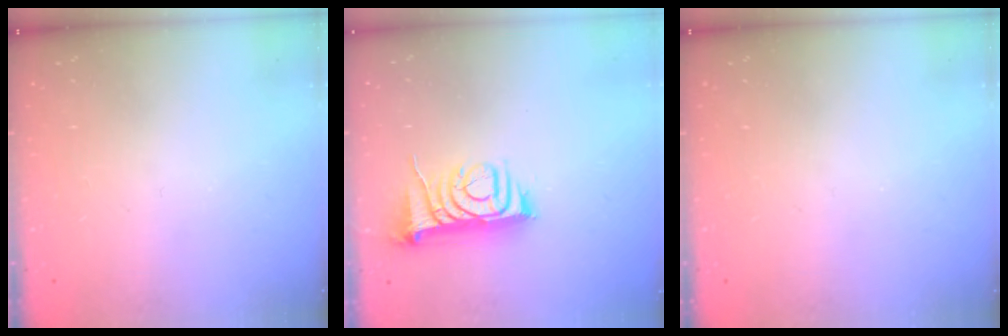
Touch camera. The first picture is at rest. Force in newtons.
{"total": 7.7, "press": 7.7, "slide": 0.8}
{"total": 0.0}